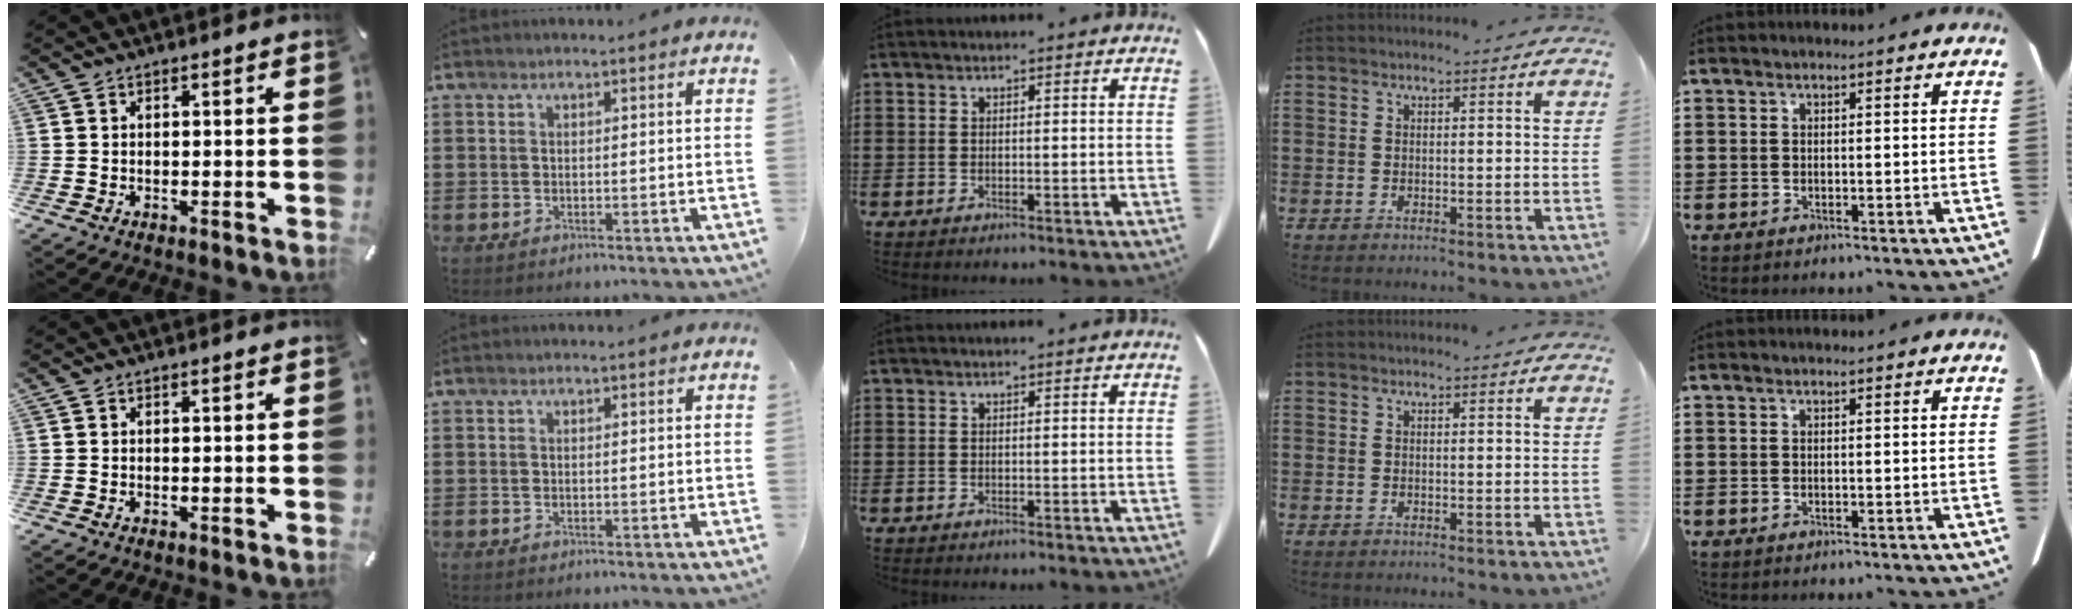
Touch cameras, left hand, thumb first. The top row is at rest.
{}